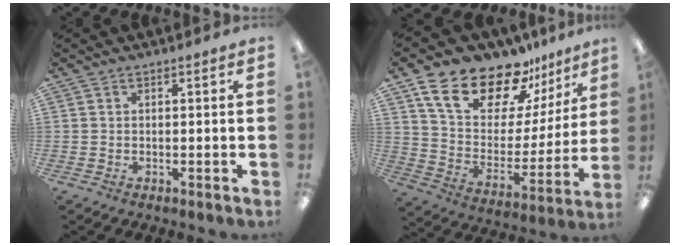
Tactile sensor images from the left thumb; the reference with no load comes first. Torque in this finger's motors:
{"motor_torque": [0.23, 0.72, 1.22, -1.55, 0.11]}